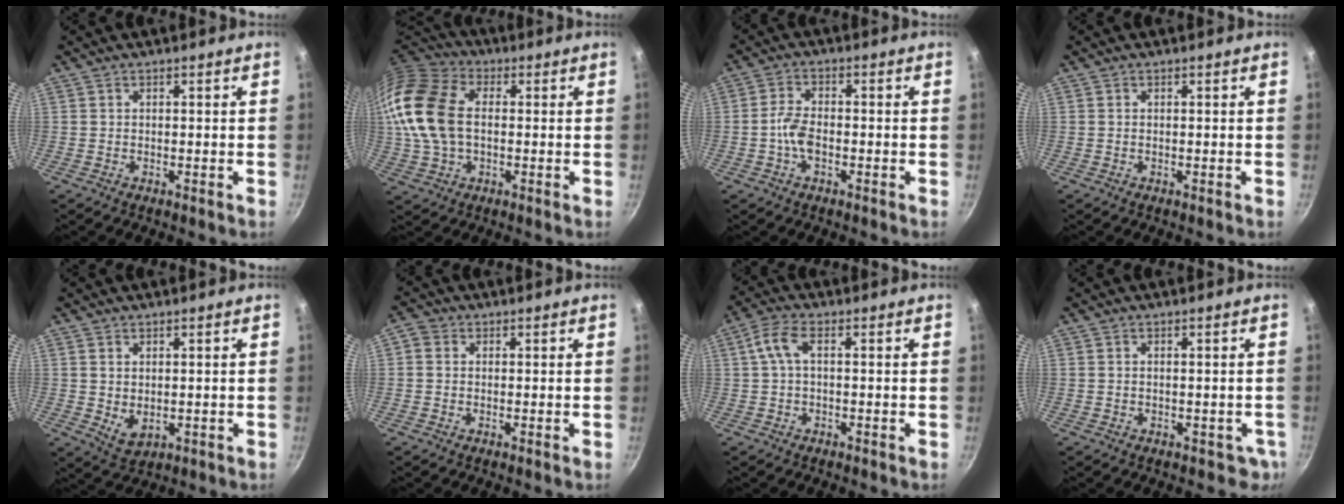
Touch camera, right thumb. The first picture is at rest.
{"total": 18.1, "force": [0.8, 12.2, 13.4], "torque": [-0.269, 0.030, 0.005]}
{"total": 4.7, "force": [-1.4, 2.6, 3.7], "torque": [-0.074, 0.018, -0.032]}
{"total": 0.0}
{"total": 4.1, "force": [0.5, 2.8, 3.0], "torque": [-0.048, -0.013, 0.019]}
{"total": 2.4, "force": [0.3, 2.2, 0.9], "torque": [-0.013, 0.005, -0.004]}
{"total": 4.5, "force": [0.3, 2.2, 3.9], "torque": [-0.094, 0.018, 0.004]}
{"total": 2.8, "force": [-0.6, 2.1, 1.8], "torque": [-0.005, 0.013, 0.006]}